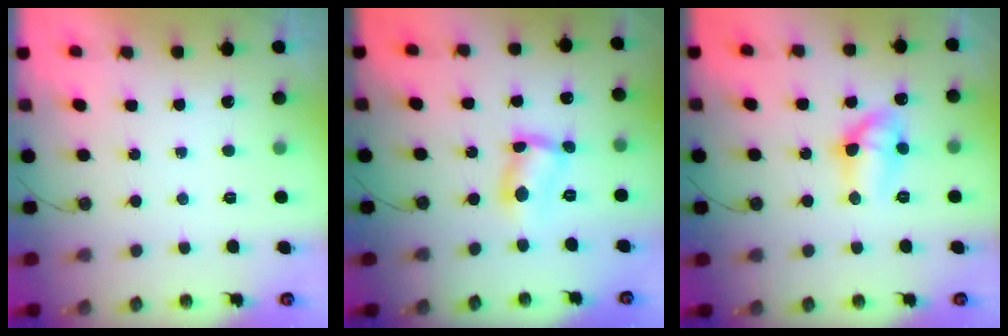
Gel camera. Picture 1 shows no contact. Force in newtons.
{"total": 6.3, "press": 6.3, "slide": 0.5}
{"total": 10.7, "press": 10.7, "slide": 0.7}